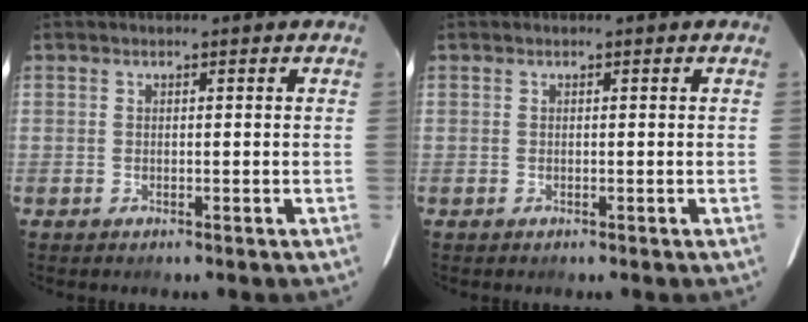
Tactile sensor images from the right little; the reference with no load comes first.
{"total": 0.0}